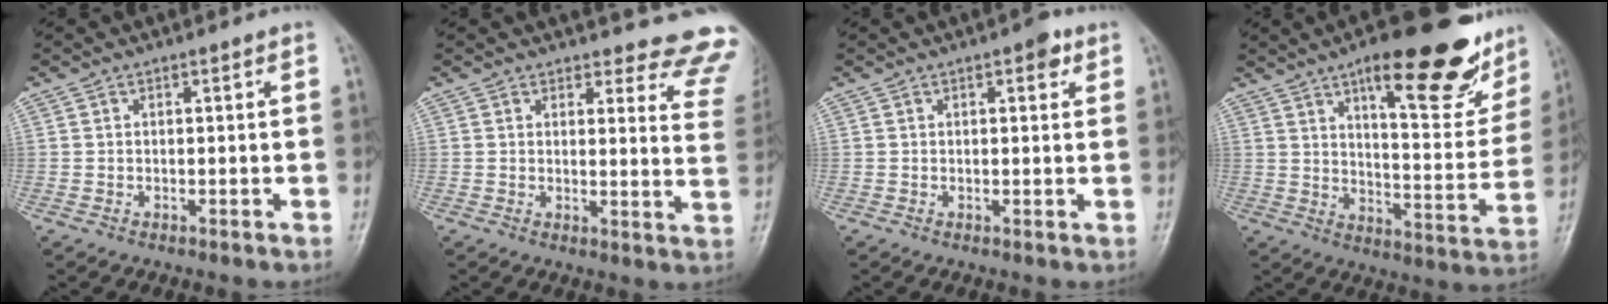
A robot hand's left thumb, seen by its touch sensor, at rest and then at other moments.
{"total": 13.0, "force": [12.5, 3.2, 1.4], "torque": [0.042, -0.120, 0.100]}
{"total": 2.5, "force": [1.3, 1.1, 1.9], "torque": [-0.018, -0.002, 0.013]}
{"total": 22.9, "force": [13.8, 7.4, 16.7], "torque": [-0.178, -0.056, 0.197]}